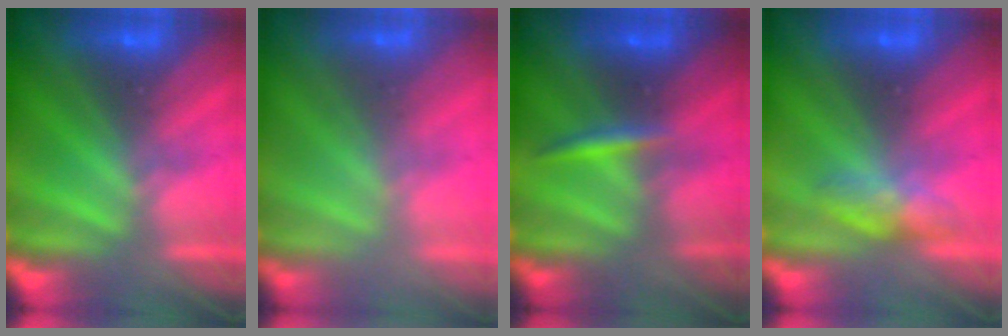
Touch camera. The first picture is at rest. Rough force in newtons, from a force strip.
{"total": 2.5}
{"total": 2.4}
{"total": 2.6}